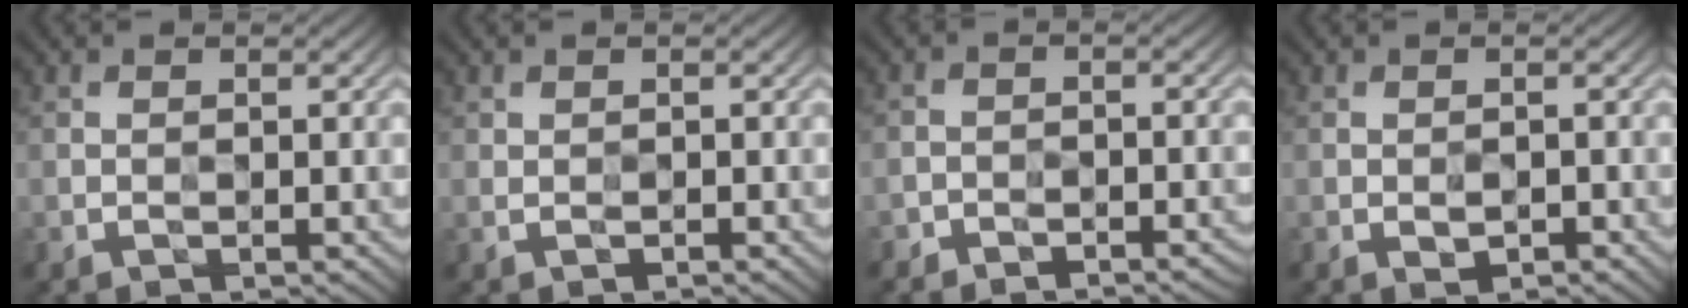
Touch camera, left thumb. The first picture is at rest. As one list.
[{"total": 0.5, "force": [0.0, 0.4, 0.3], "torque": [-0.006, 0.000, 0.000]}, {"total": 2.5, "force": [-2.3, 1.0, 0.4], "torque": [-0.002, 0.000, -0.043]}, {"total": 1.4, "force": [-0.6, 0.8, 1.1], "torque": [-0.015, -0.001, -0.009]}]